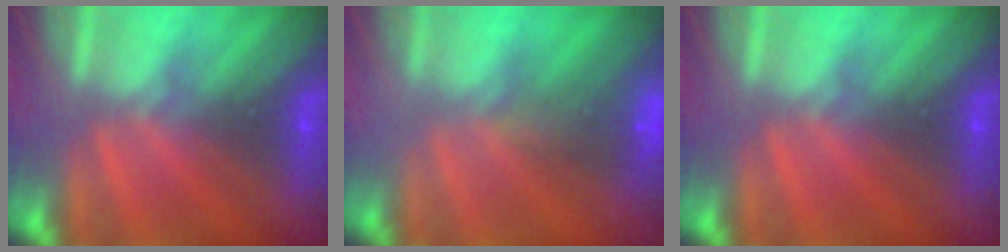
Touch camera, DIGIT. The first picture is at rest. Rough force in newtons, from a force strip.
{"total": 9.4}
{"total": 0.0}